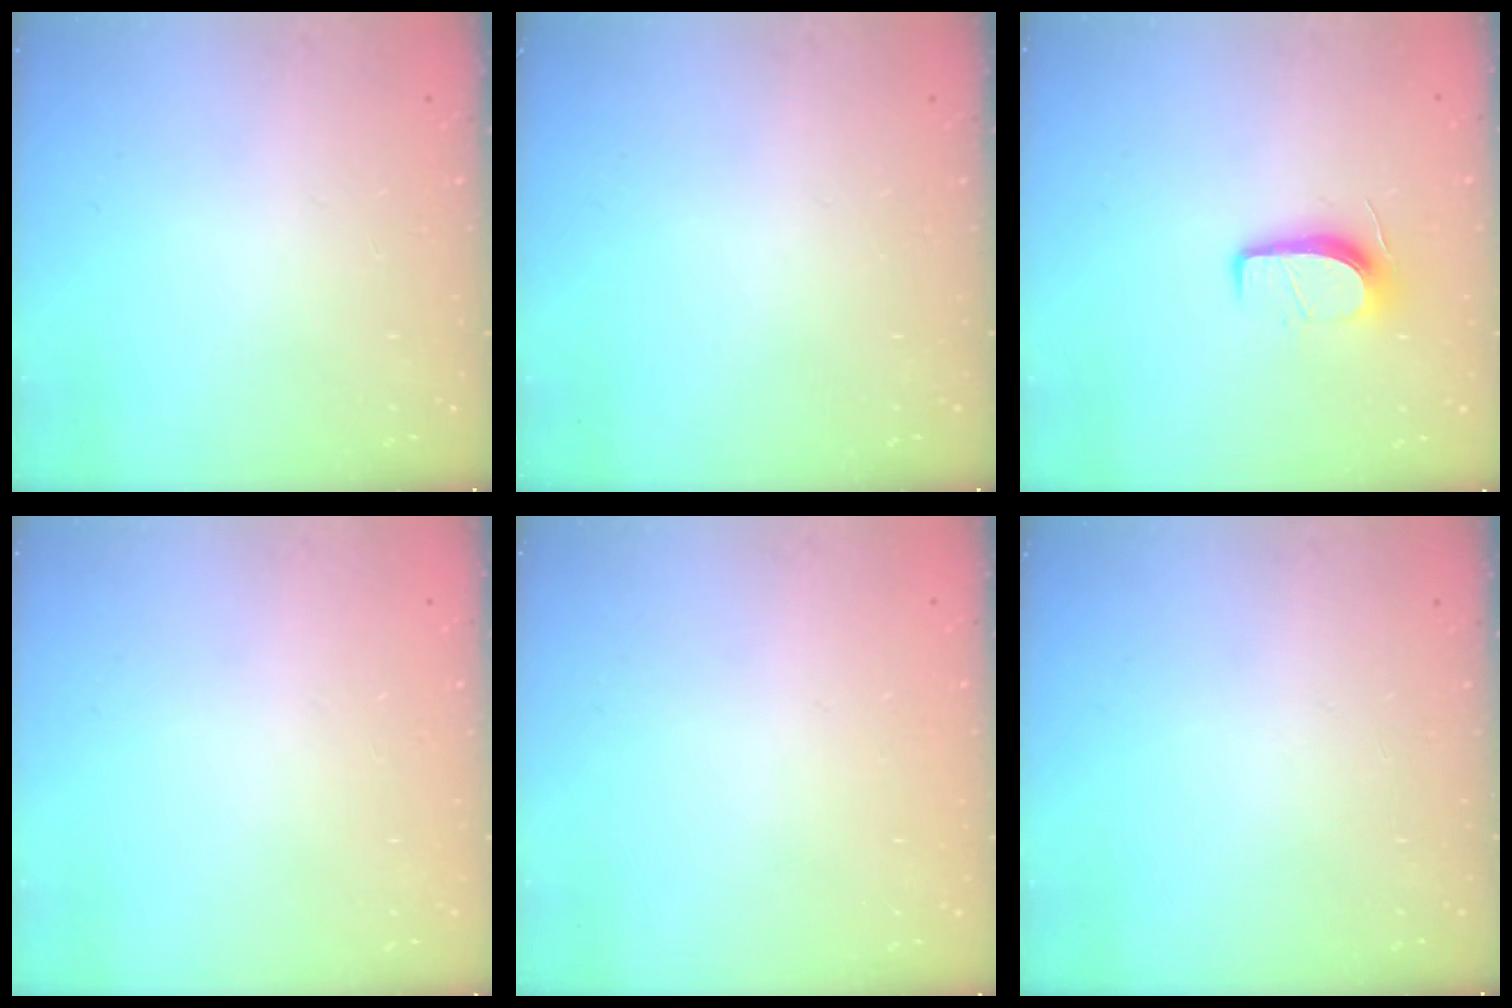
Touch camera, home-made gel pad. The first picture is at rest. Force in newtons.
{"total": 0.0}
{"total": 8.0, "press": 7.9, "slide": 1.0}
{"total": 0.5, "press": 0.5, "slide": 0.1}
{"total": 0.0}
{"total": 0.0}